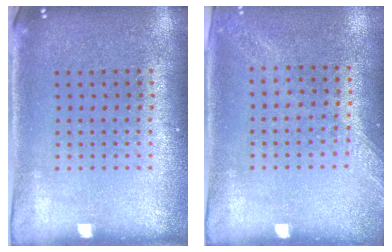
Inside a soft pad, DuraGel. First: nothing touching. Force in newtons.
{"total": 1.4, "press": 1.3, "slide": 0.4}